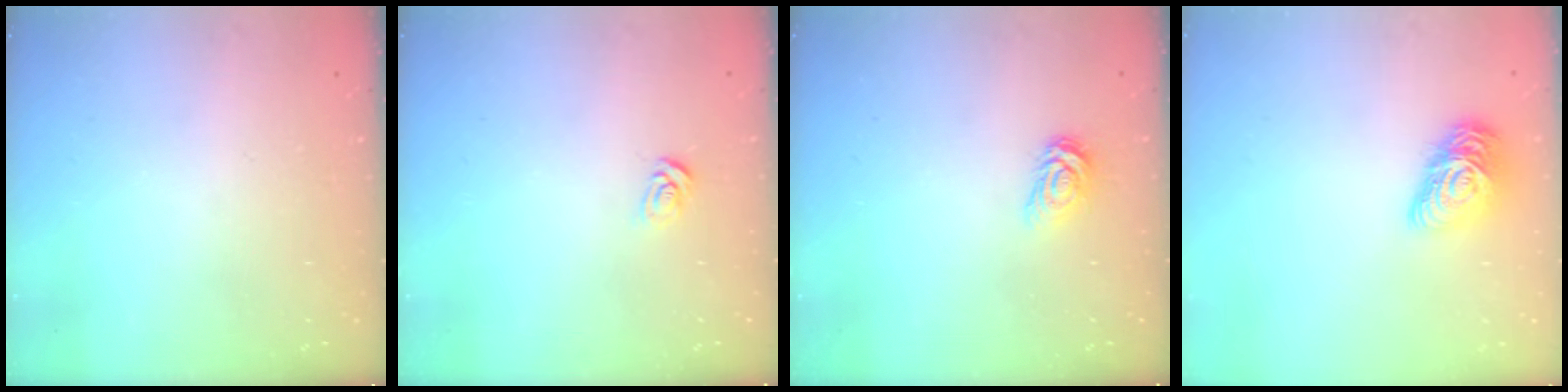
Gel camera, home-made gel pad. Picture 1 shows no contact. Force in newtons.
{"total": 4.2, "press": 4.2, "slide": 0.3}
{"total": 3.8, "press": 3.8, "slide": 0.5}
{"total": 12.3, "press": 12.3, "slide": 0.5}